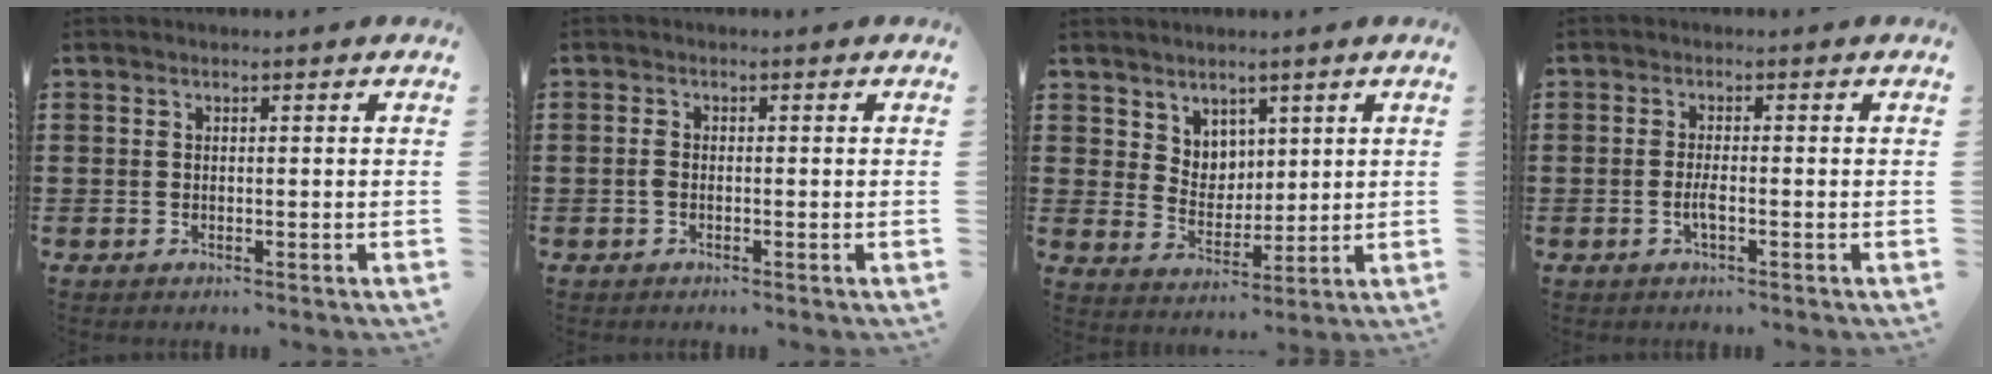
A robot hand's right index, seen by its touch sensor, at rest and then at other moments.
{"total": 1.2, "force": [-0.4, 0.6, 0.9], "torque": [-0.027, -0.004, -0.009]}
{"total": 5.0, "force": [3.4, 3.5, 0.2], "torque": [-0.026, 0.000, 0.065]}
{"total": 2.2, "force": [-0.8, 0.3, 2.0], "torque": [-0.044, -0.004, -0.016]}